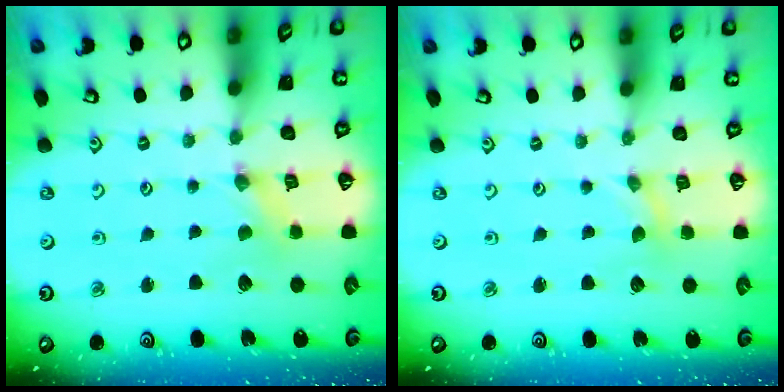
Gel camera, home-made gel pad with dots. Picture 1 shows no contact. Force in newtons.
{"total": 0.0}